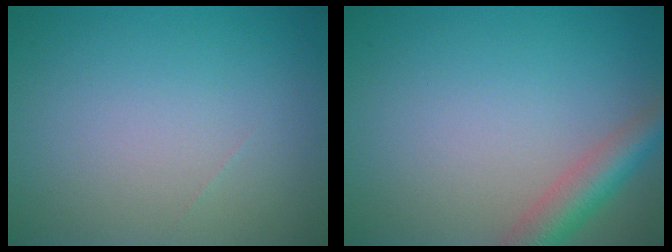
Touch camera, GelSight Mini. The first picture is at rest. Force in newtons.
{"total": 3.9, "press": 3.9, "slide": 0.2}